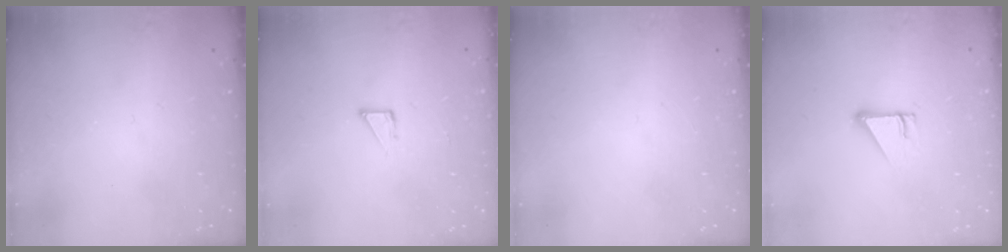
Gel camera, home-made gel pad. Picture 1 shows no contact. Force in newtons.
{"total": 2.7, "press": 2.7, "slide": 0.2}
{"total": 0.0}
{"total": 2.7, "press": 2.7, "slide": 0.0}